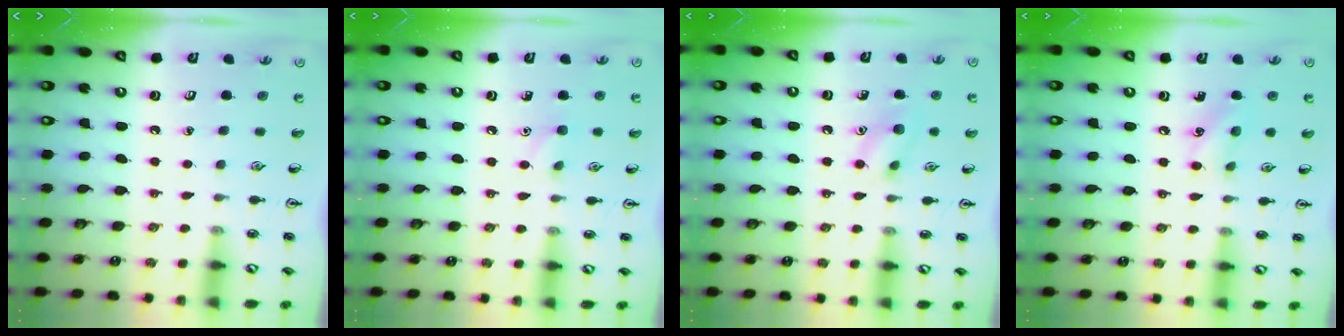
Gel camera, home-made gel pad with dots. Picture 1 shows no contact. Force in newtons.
{"total": 5.6, "press": 5.3, "slide": 1.7}
{"total": 8.1, "press": 8.0, "slide": 1.2}
{"total": 6.7, "press": 6.5, "slide": 1.5}